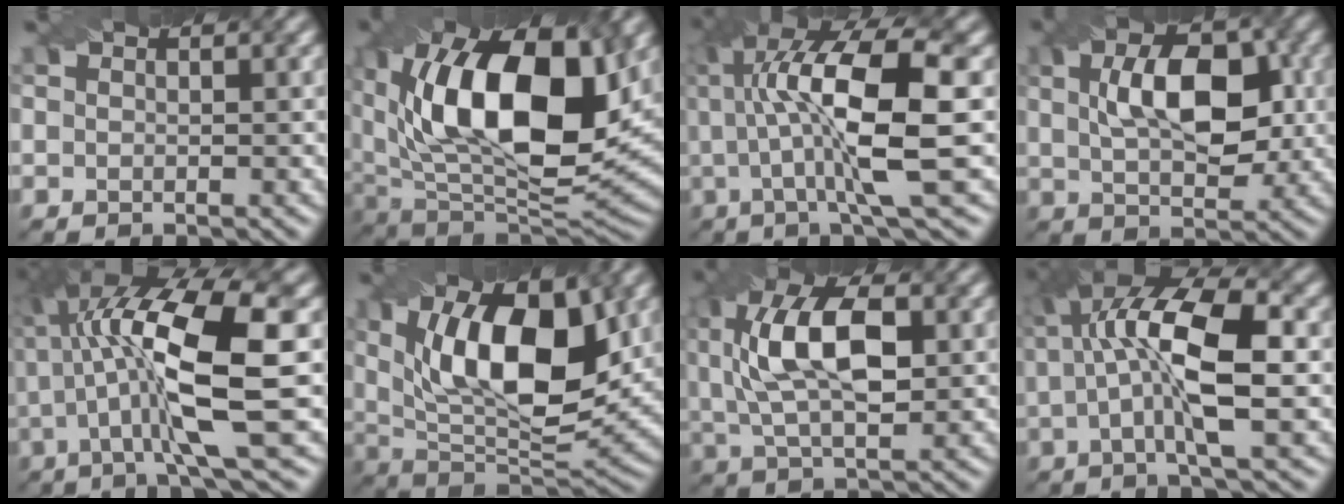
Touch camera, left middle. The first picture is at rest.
{"total": 16.5, "force": [3.9, 8.5, 13.6], "torque": [-0.228, 0.007, 0.066]}
{"total": 11.6, "force": [0.8, 2.7, 11.3], "torque": [-0.182, 0.021, 0.024]}
{"total": 7.6, "force": [0.9, 4.0, 6.3], "torque": [-0.106, 0.017, 0.024]}
{"total": 11.5, "force": [0.5, 2.5, 11.2], "torque": [-0.191, 0.015, 0.021]}
{"total": 12.6, "force": [2.9, 5.8, 10.8], "torque": [-0.167, 0.006, 0.049]}
{"total": 8.8, "force": [0.9, 4.3, 7.6], "torque": [-0.153, 0.021, 0.022]}
{"total": 9.3, "force": [0.2, 2.6, 8.9], "torque": [-0.156, 0.024, 0.010]}